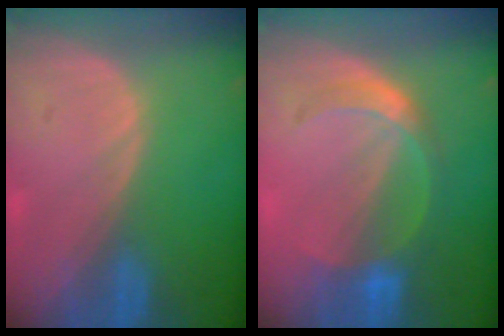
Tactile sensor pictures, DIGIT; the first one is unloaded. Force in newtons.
{"total": 5.6, "press": 5.3, "slide": 1.9}